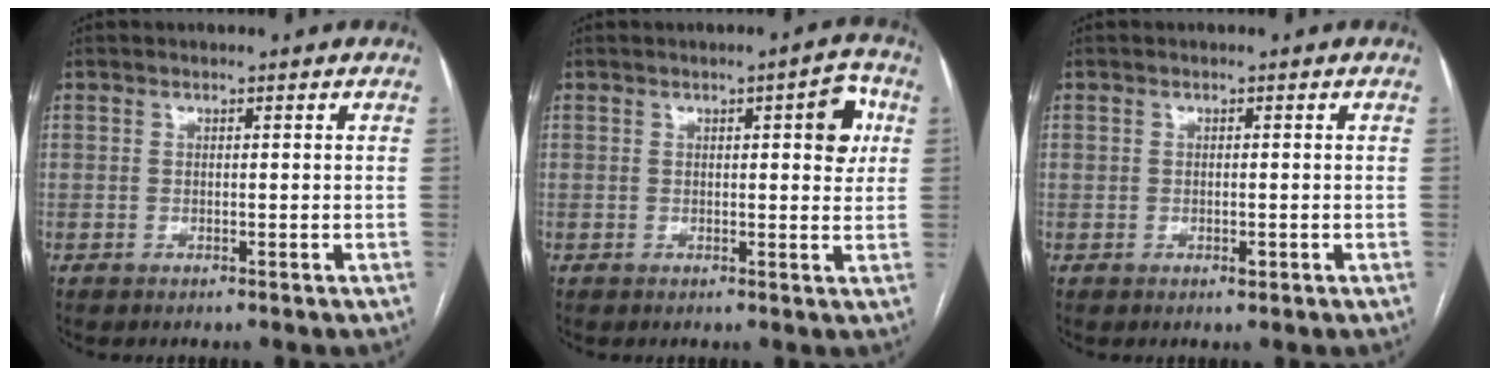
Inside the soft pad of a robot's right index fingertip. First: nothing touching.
{"total": 5.0, "force": [1.5, 1.2, 4.7], "torque": [-0.056, 0.007, 0.014]}
{"total": 1.2, "force": [-0.2, 0.8, 0.9], "torque": [-0.017, 0.002, -0.001]}